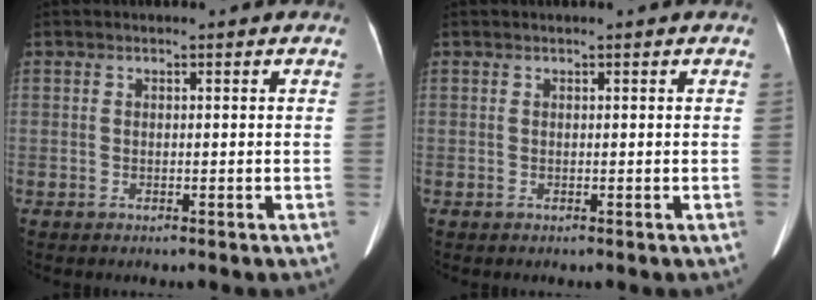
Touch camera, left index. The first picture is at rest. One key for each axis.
{"total": 0.0}